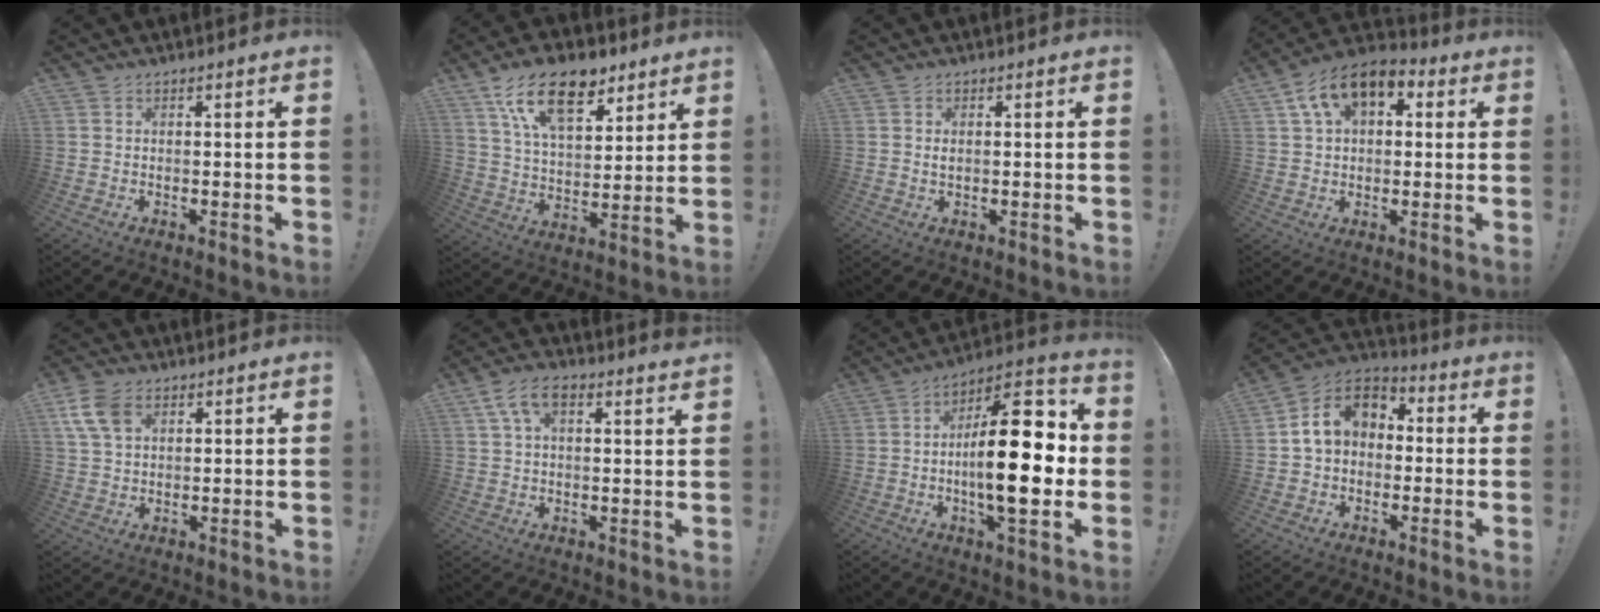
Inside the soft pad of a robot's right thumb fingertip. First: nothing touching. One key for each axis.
{"total": 18.0, "fx": 10.5, "fy": 9.5, "fz": 11.0, "tx": -0.181, "ty": -0.047, "tz": 0.189}
{"total": 0.9, "fx": 0.2, "fy": 0.4, "fz": 0.8, "tx": -0.016, "ty": 0.003, "tz": 0.003}
{"total": 12.6, "fx": 6.2, "fy": 7.4, "fz": 8.1, "tx": -0.135, "ty": -0.018, "tz": 0.117}
{"total": 8.5, "fx": 3.8, "fy": 5.4, "fz": 5.4, "tx": -0.097, "ty": -0.001, "tz": 0.075}
{"total": 7.7, "fx": 3.9, "fy": 3.5, "fz": 5.6, "tx": -0.101, "ty": 0.001, "tz": 0.074}
{"total": 22.7, "fx": -1.6, "fy": 8.5, "fz": 21.0, "tx": -0.336, "ty": 0.008, "tz": -0.029}
{"total": 11.5, "fx": 2.1, "fy": 8.4, "fz": 7.5, "tx": -0.124, "ty": 0.015, "tz": 0.043}